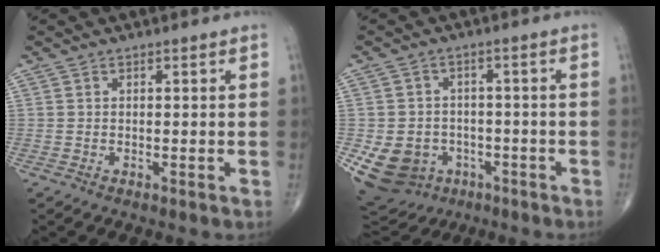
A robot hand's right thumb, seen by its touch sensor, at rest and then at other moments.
{"total": 13.1, "force": [-4.4, 11.3, 5.1], "torque": [-0.104, 0.023, -0.054]}